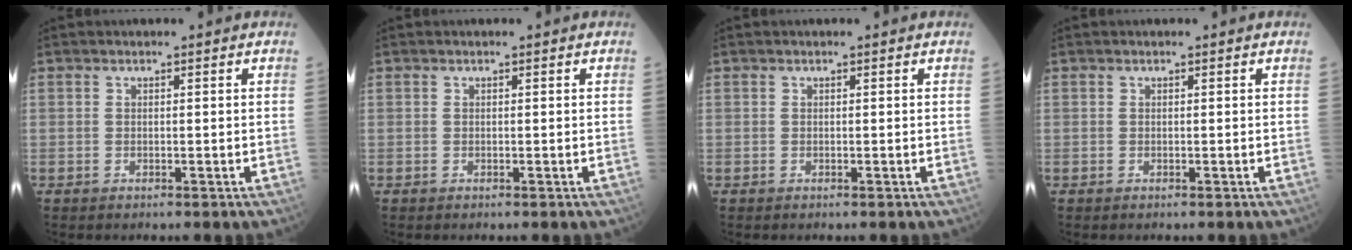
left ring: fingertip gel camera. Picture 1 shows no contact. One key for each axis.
{"total": 0.0}
{"total": 0.0}
{"total": 0.0}